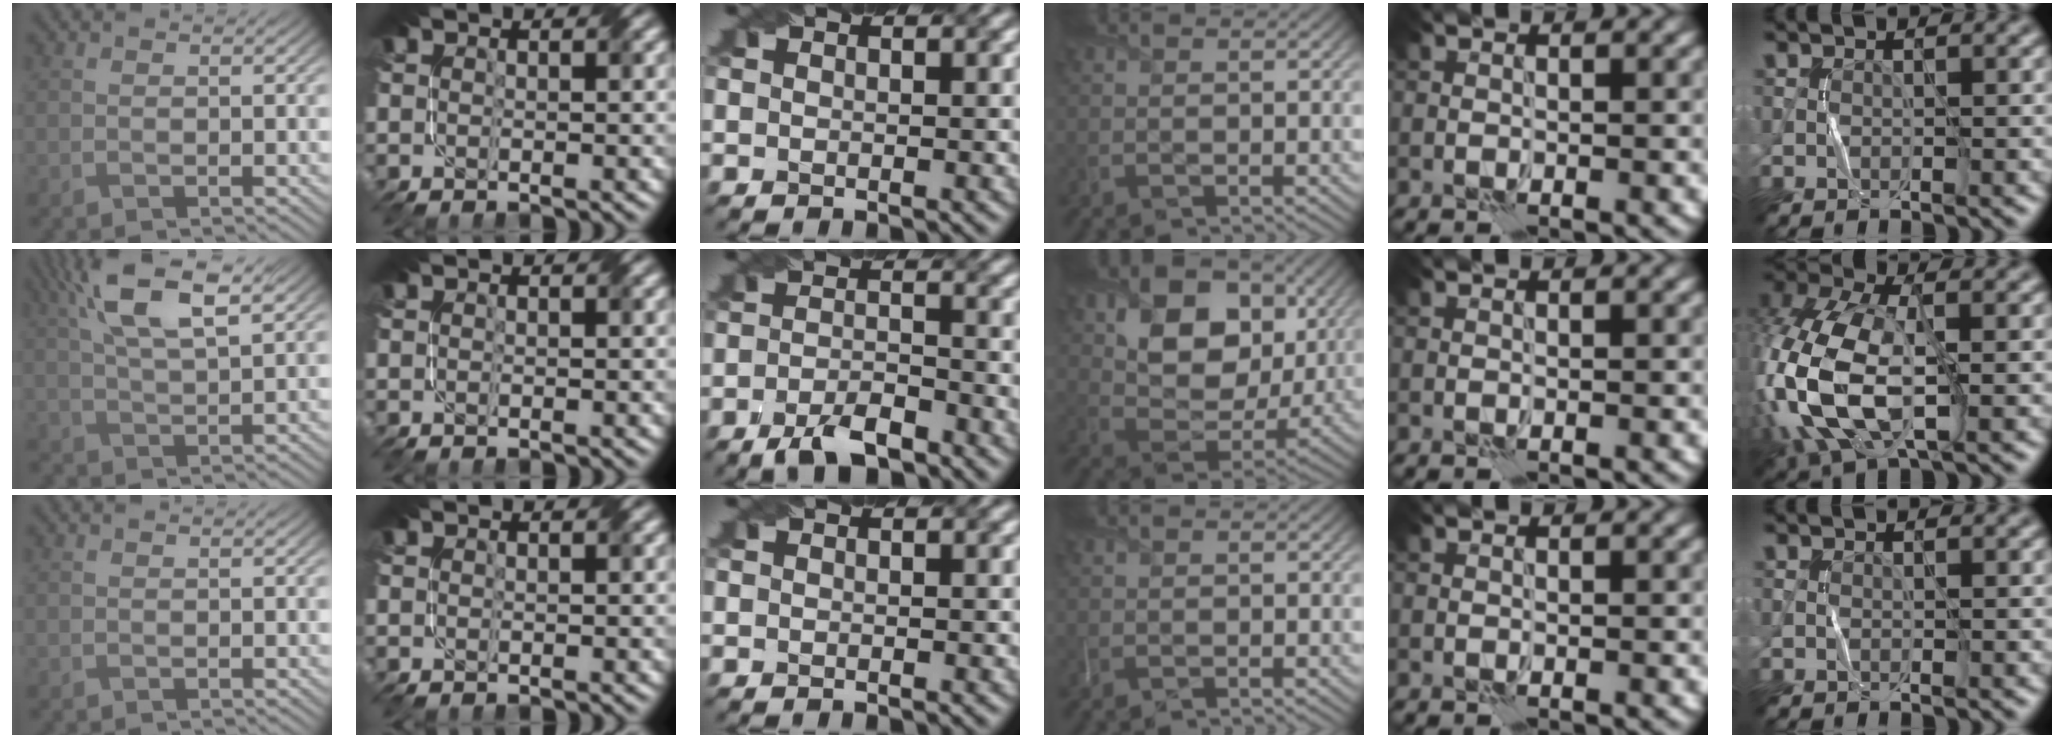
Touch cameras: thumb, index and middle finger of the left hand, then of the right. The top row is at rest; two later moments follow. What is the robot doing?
{"motion": "fold", "object": "netting"}